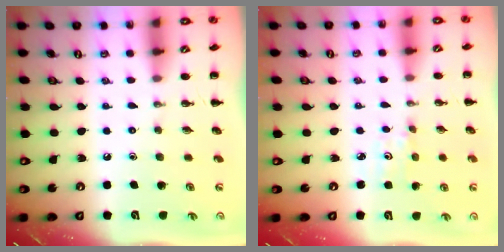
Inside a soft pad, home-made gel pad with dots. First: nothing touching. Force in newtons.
{"total": 2.7, "press": 2.6, "slide": 0.8}